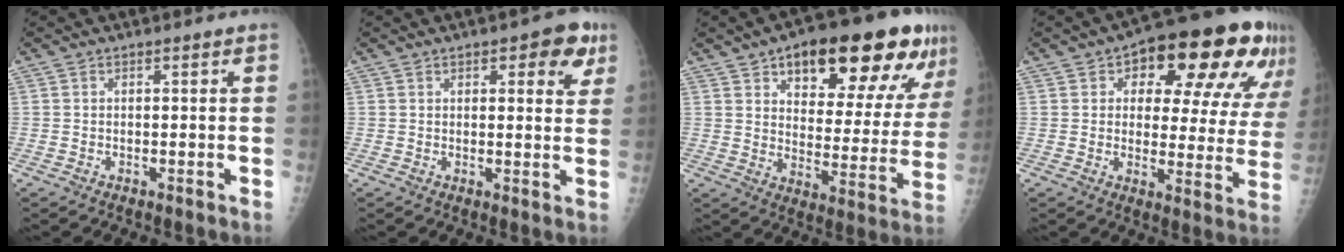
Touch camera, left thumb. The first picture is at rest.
{"total": 6.8, "force": [3.4, 3.0, 5.1], "torque": [-0.031, -0.009, 0.033]}
{"total": 23.8, "force": [13.5, 9.4, 17.3], "torque": [-0.194, -0.025, 0.198]}
{"total": 21.7, "force": [10.6, 10.2, 16.0], "torque": [-0.164, -0.003, 0.141]}